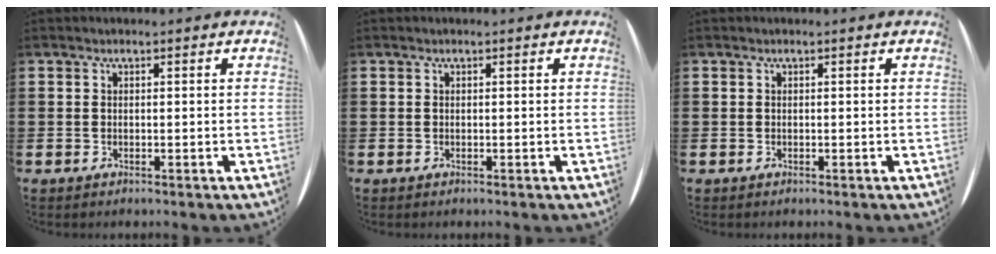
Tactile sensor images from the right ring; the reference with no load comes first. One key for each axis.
{"total": 0.0}
{"total": 0.0}